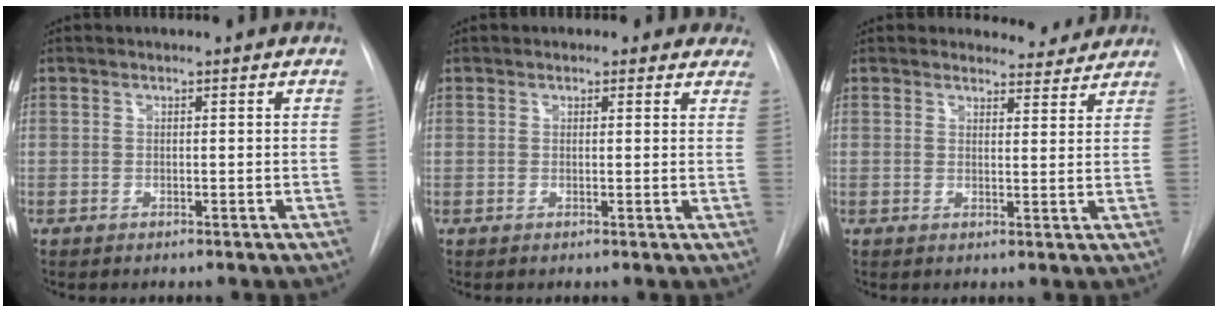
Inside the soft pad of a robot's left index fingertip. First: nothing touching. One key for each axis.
{"total": 4.2, "fx": 3.5, "fy": 2.2, "fz": 0.5, "tx": 0.021, "ty": -0.004, "tz": 0.024}
{"total": 4.1, "fx": 3.9, "fy": 1.3, "fz": -0.4, "tx": 0.010, "ty": -0.009, "tz": 0.041}